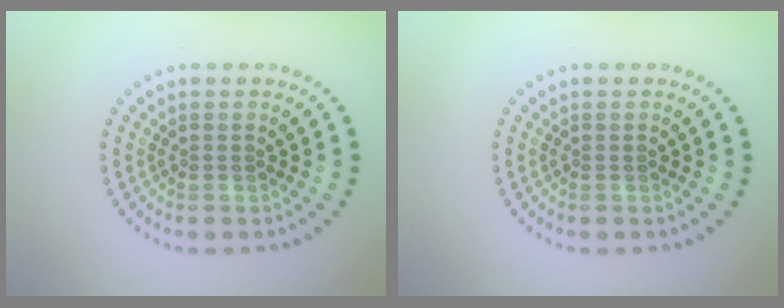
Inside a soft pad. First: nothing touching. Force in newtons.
{"total": 0.0}